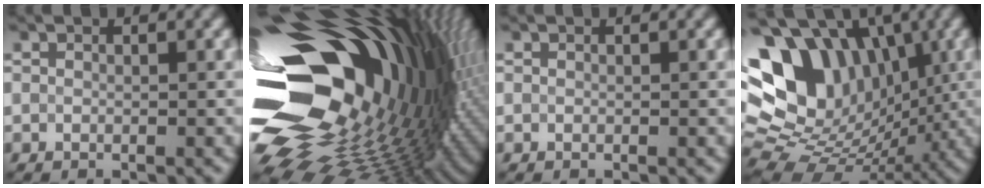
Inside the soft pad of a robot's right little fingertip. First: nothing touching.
{"total": 21.1, "force": [2.4, 12.6, 16.7], "torque": [-0.300, -0.028, 0.034]}
{"total": 0.0}
{"total": 16.0, "force": [3.6, 12.2, 9.6], "torque": [-0.188, 0.026, 0.073]}